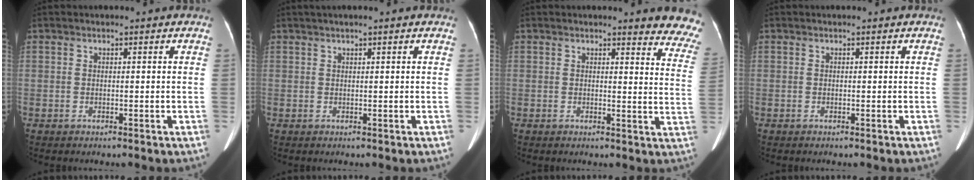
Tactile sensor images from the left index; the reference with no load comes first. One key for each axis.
{"total": 2.7, "fx": 2.1, "fy": -0.2, "fz": 1.7, "tx": -0.021, "ty": 0.028, "tz": 0.034}
{"total": 9.5, "fx": 9.1, "fy": 1.6, "fz": 1.9, "tx": 0.015, "ty": -0.065, "tz": 0.058}
{"total": 0.0}